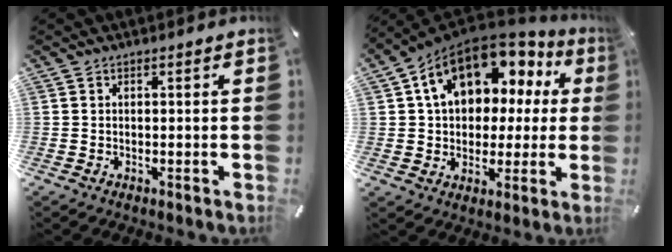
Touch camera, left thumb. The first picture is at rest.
{"total": 15.4, "force": [6.3, 11.1, 8.7], "torque": [-0.142, -0.032, 0.117]}